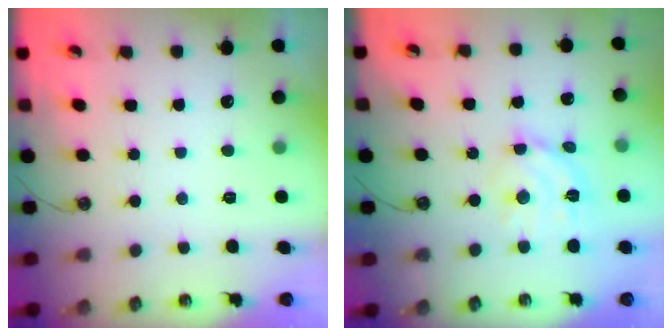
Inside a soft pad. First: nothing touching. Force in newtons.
{"total": 11.5, "press": 11.5, "slide": 0.9}